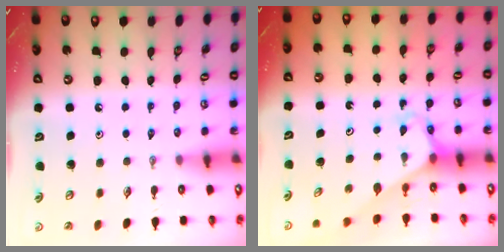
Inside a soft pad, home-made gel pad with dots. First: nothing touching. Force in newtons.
{"total": 3.1, "press": 3.1, "slide": 0.2}